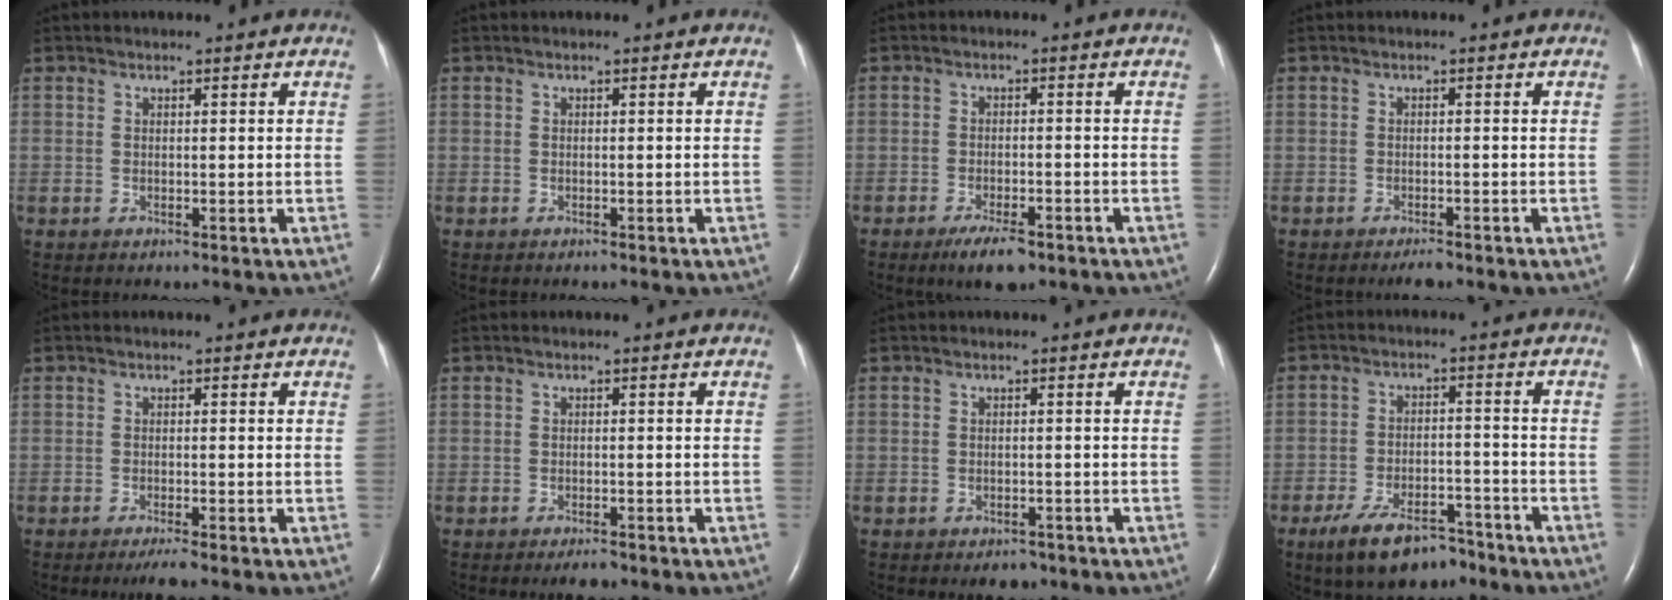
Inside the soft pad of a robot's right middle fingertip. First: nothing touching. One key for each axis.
{"total": 0.0}
{"total": 4.9, "fx": -3.3, "fy": 1.3, "fz": 3.4, "tx": -0.066, "ty": -0.006, "tz": -0.051}
{"total": 1.7, "fx": -1.4, "fy": 0.2, "fz": 0.9, "tx": -0.020, "ty": -0.003, "tz": -0.019}
{"total": 2.4, "fx": -1.9, "fy": -0.3, "fz": 1.4, "tx": -0.030, "ty": -0.006, "tz": -0.033}
{"total": 2.0, "fx": -1.7, "fy": 0.4, "fz": 1.1, "tx": -0.023, "ty": -0.003, "tz": -0.023}
{"total": 2.3, "fx": -1.7, "fy": 1.1, "fz": 1.0, "tx": -0.016, "ty": 0.000, "tz": -0.018}
{"total": 9.4, "fx": -7.0, "fy": 3.6, "fz": 5.1, "tx": -0.098, "ty": -0.008, "tz": -0.121}